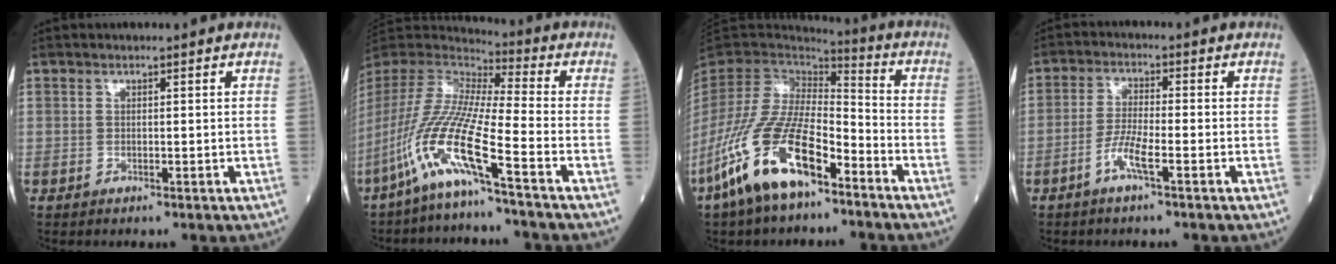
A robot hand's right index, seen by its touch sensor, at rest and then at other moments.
{"total": 14.5, "force": [-8.0, -0.8, 12.2], "torque": [-0.266, -0.021, -0.163]}
{"total": 16.3, "force": [-9.4, 5.4, 12.1], "torque": [-0.253, -0.014, -0.179]}
{"total": 5.5, "force": [-2.8, 0.1, 4.8], "torque": [-0.100, 0.000, -0.059]}